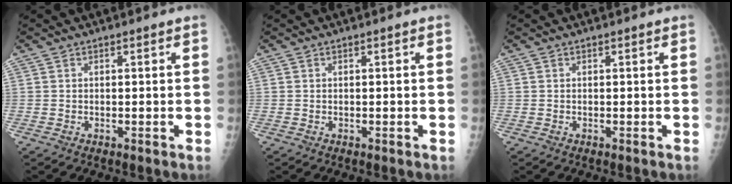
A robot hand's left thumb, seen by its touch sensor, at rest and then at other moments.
{"total": 0.0}
{"total": 0.0}